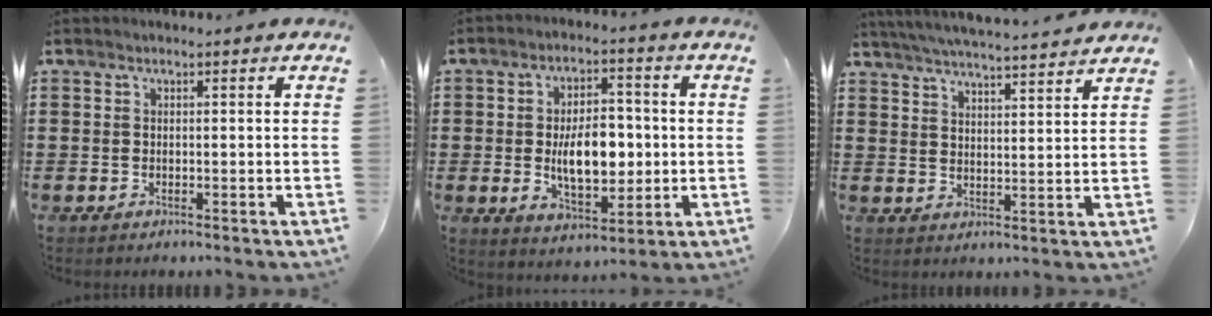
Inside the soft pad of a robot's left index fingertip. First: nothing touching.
{"total": 9.3, "force": [-0.3, 5.1, 7.8], "torque": [-0.132, 0.002, -0.012]}
{"total": 5.2, "force": [5.0, -0.6, 1.2], "torque": [-0.042, -0.031, 0.087]}